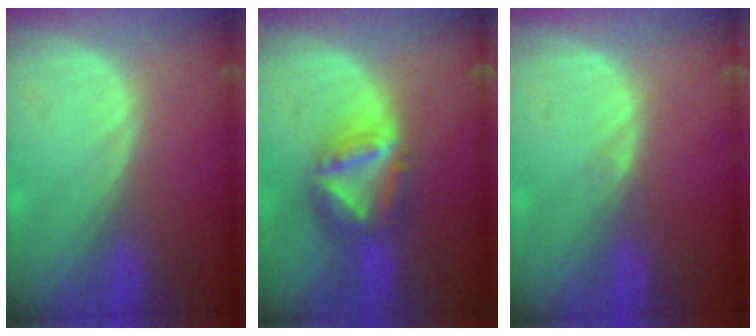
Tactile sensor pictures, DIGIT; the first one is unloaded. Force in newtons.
{"total": 7.7, "press": 6.6, "slide": 4.0}
{"total": 0.7, "press": 0.7, "slide": 0.1}